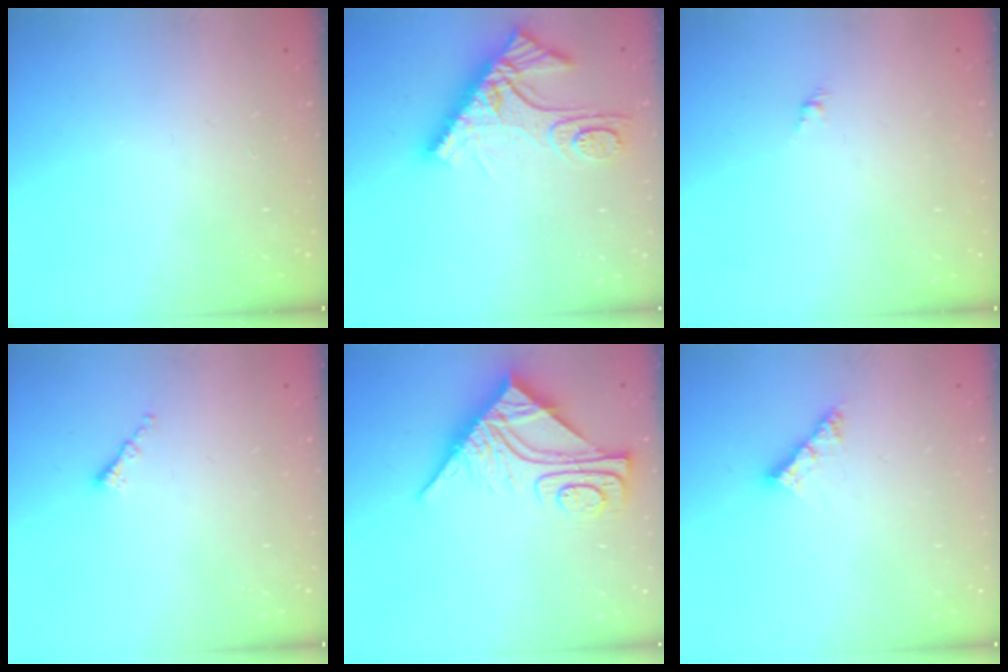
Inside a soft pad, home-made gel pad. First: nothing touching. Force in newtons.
{"total": 12.1, "press": 12.0, "slide": 1.1}
{"total": 1.6, "press": 1.5, "slide": 0.5}
{"total": 0.8, "press": 0.8, "slide": 0.2}
{"total": 11.7, "press": 11.7, "slide": 1.1}
{"total": 5.3, "press": 5.3, "slide": 0.6}